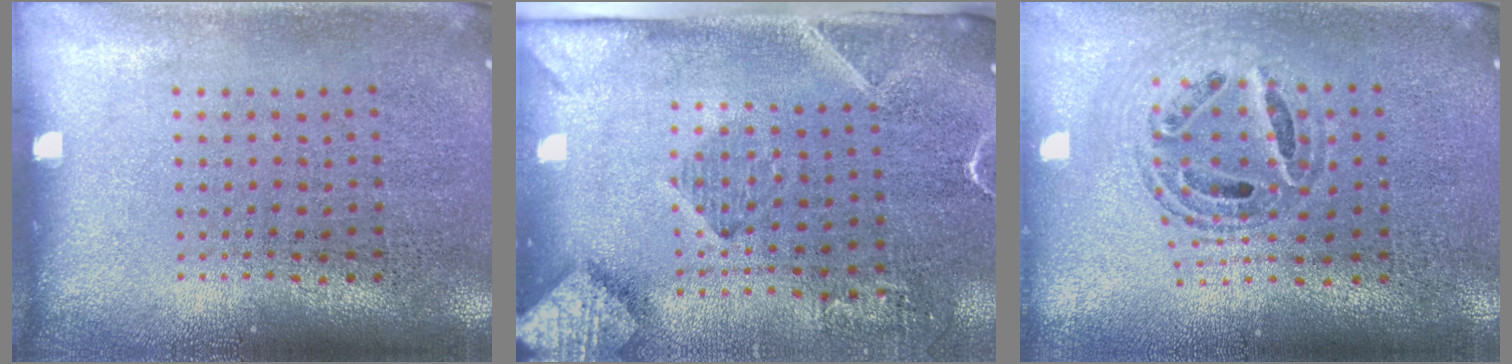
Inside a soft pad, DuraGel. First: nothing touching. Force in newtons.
{"total": 2.9, "press": 2.1, "slide": 2.0}
{"total": 0.8, "press": 0.8, "slide": 0.1}